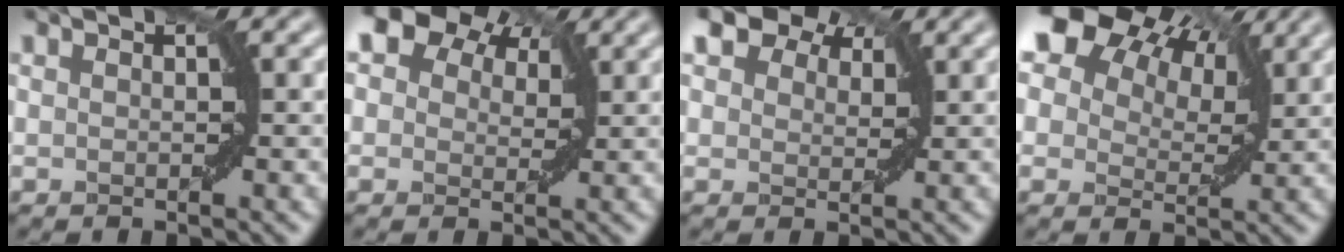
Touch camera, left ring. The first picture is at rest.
{"total": 7.9, "force": [4.6, 5.2, 3.9], "torque": [-0.062, 0.029, 0.045]}
{"total": 7.3, "force": [4.9, 4.1, 3.5], "torque": [-0.066, 0.021, 0.064]}
{"total": 13.3, "force": [7.5, 7.4, 8.2], "torque": [-0.143, 0.033, 0.107]}